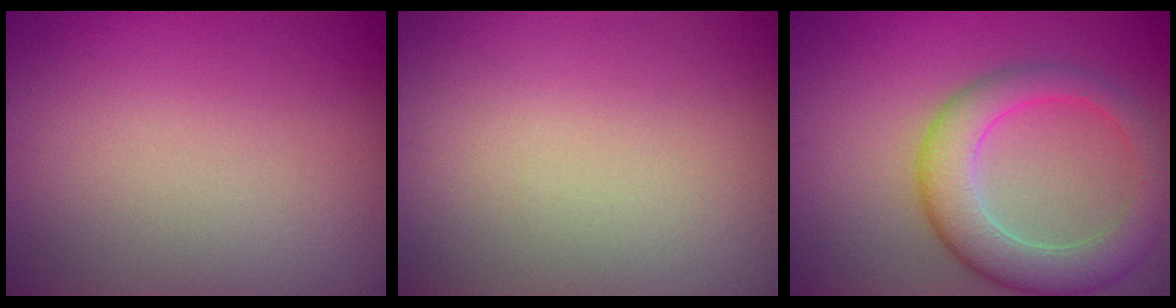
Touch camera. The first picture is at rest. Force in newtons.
{"total": 0.0}
{"total": 6.0, "press": 6.0, "slide": 0.4}